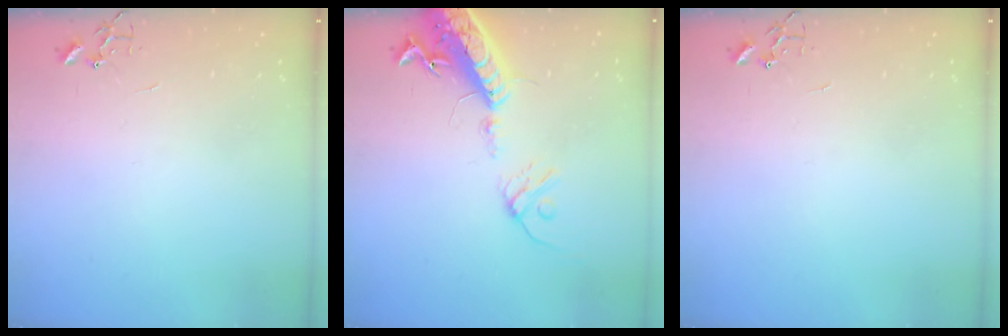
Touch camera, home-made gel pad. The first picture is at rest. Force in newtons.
{"total": 17.4, "press": 16.9, "slide": 4.1}
{"total": 0.0}